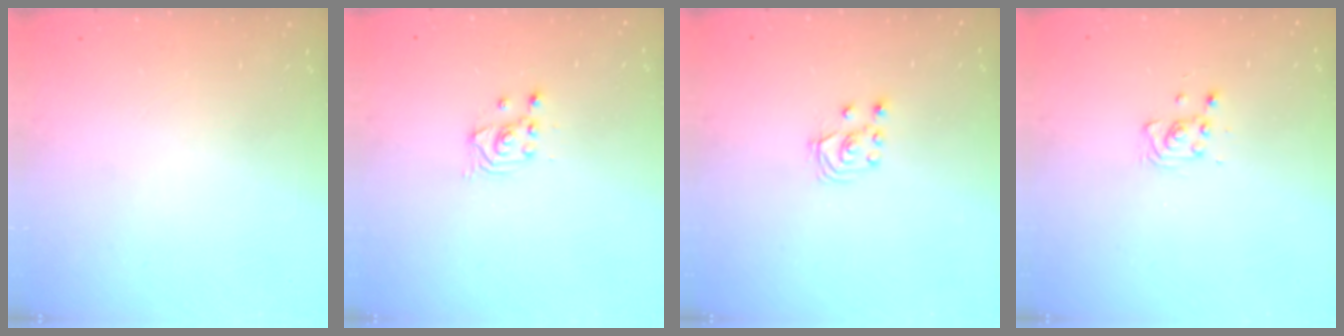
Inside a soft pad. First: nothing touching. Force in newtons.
{"total": 2.4, "press": 2.3, "slide": 0.2}
{"total": 2.8, "press": 2.7, "slide": 0.7}
{"total": 4.7, "press": 4.6, "slide": 1.1}